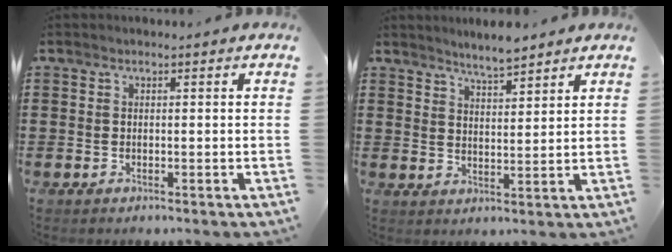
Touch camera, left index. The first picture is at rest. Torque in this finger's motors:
{"motor_torque": [0.16, 0.19, 0.08, 0.02]}